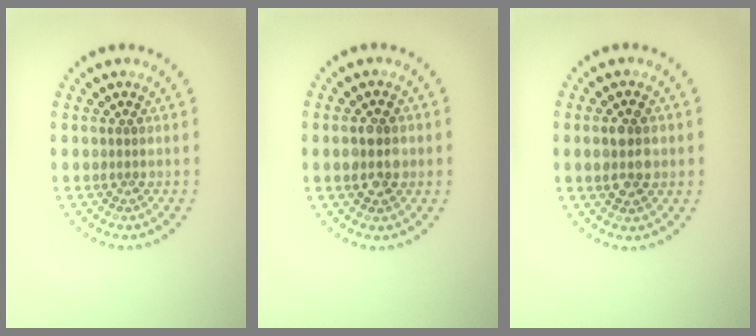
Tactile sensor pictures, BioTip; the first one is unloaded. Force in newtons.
{"total": 3.3, "press": 3.3, "slide": 0.0}
{"total": 3.0, "press": 3.0, "slide": 0.1}